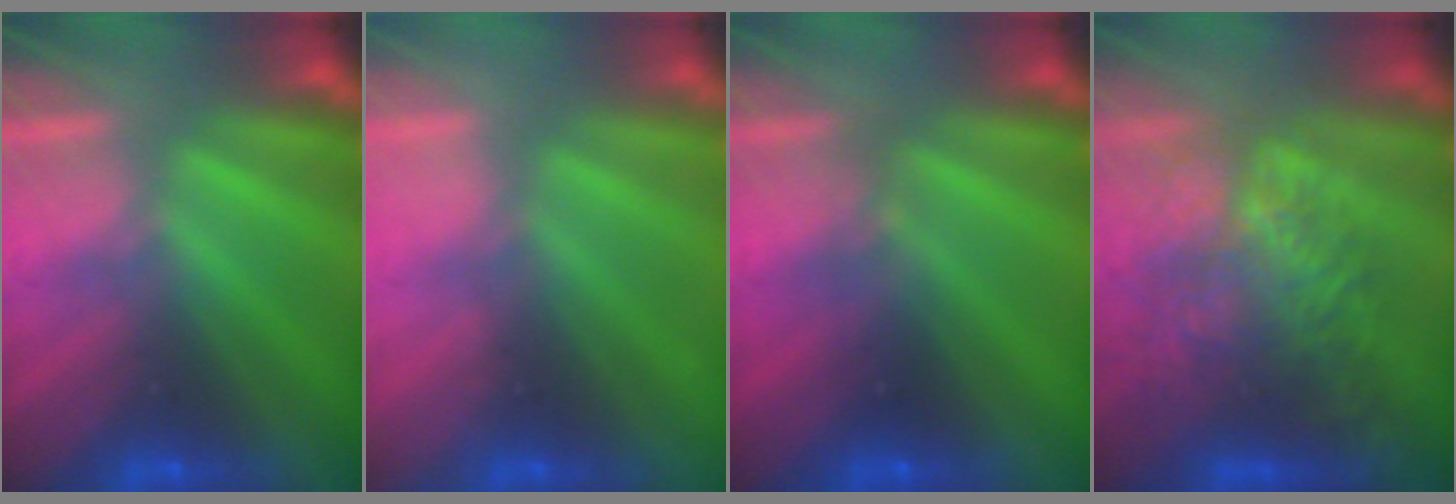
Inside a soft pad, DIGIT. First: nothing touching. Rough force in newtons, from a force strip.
{"total": 2.4}
{"total": 2.3}
{"total": 7.7}